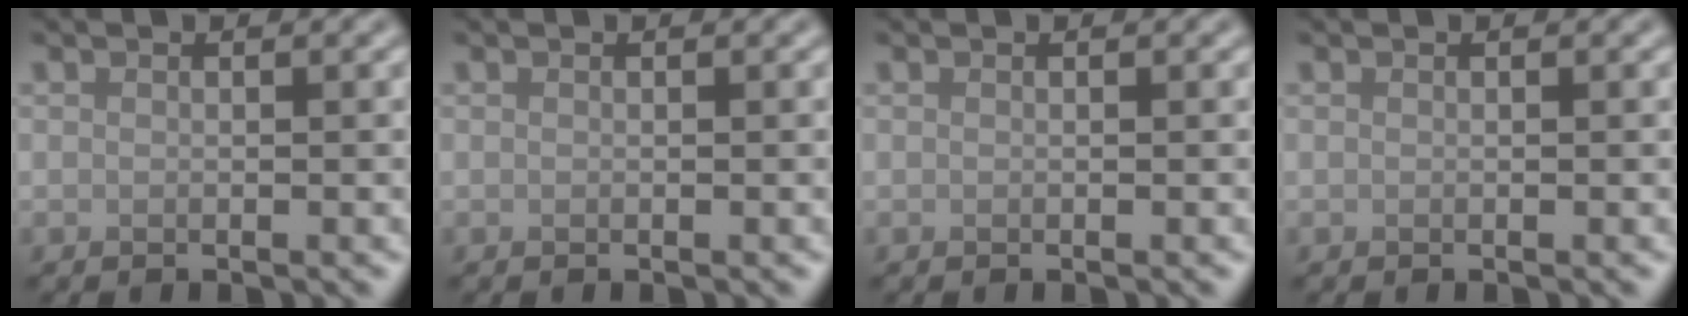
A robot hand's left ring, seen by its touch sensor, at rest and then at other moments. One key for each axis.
{"total": 0.0}
{"total": 0.0}
{"total": 0.0}